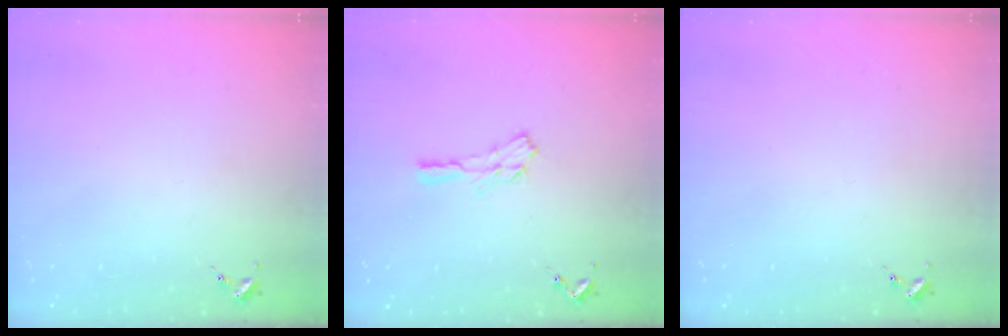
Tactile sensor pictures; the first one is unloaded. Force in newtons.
{"total": 6.3, "press": 6.3, "slide": 0.3}
{"total": 0.0}